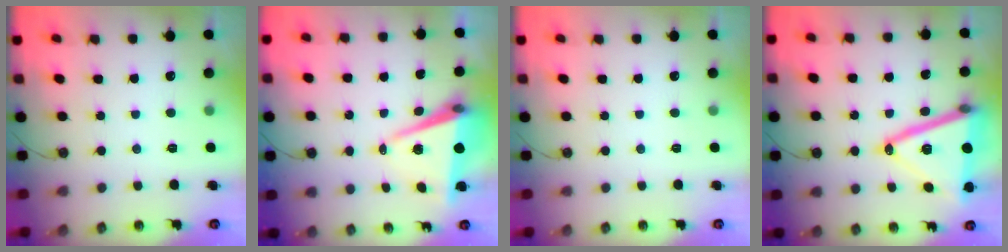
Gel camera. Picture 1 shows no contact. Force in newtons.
{"total": 8.0, "press": 6.9, "slide": 4.1}
{"total": 0.0}
{"total": 21.4, "press": 21.0, "slide": 3.7}